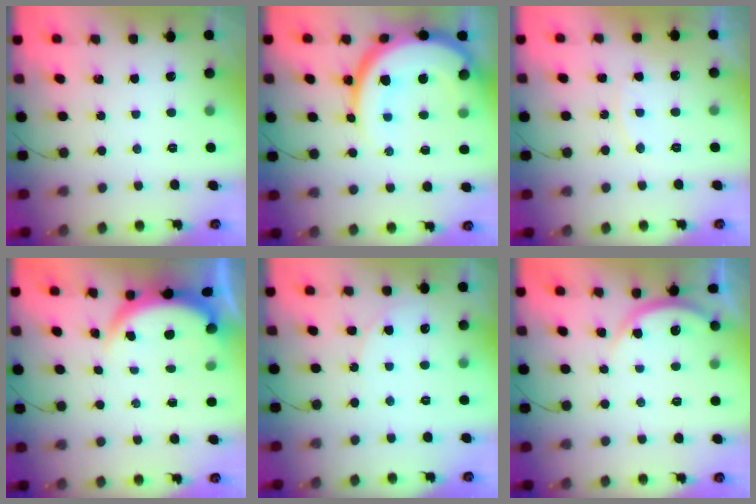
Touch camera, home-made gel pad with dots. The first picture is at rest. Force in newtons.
{"total": 18.7, "press": 18.6, "slide": 1.5}
{"total": 6.4, "press": 6.4, "slide": 0.6}
{"total": 3.8, "press": 3.8, "slide": 0.2}
{"total": 4.4, "press": 4.4, "slide": 0.3}
{"total": 3.8, "press": 3.8, "slide": 0.2}